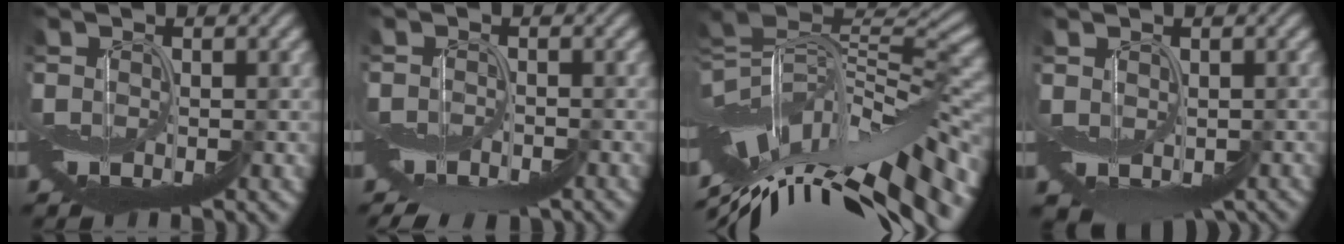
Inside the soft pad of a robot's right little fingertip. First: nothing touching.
{"total": 3.7, "force": [-3.0, 1.1, 1.8], "torque": [-0.031, -0.010, -0.054]}
{"total": 13.0, "force": [-5.1, 5.8, 10.4], "torque": [-0.179, 0.017, -0.076]}
{"total": 3.6, "force": [-1.4, 2.7, 2.0], "torque": [-0.024, -0.029, 0.000]}